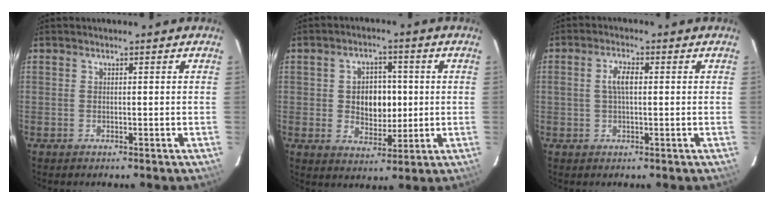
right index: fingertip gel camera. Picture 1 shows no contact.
{"total": 7.7, "force": [0.4, 5.7, 5.3], "torque": [-0.094, 0.009, 0.016]}
{"total": 3.6, "force": [0.4, 1.4, 3.3], "torque": [-0.065, 0.007, 0.007]}